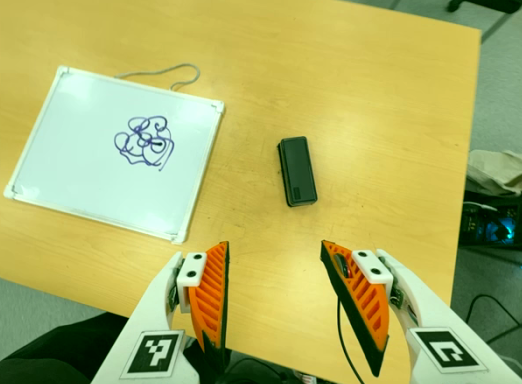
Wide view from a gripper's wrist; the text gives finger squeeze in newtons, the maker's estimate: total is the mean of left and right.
{"total": 0.0}